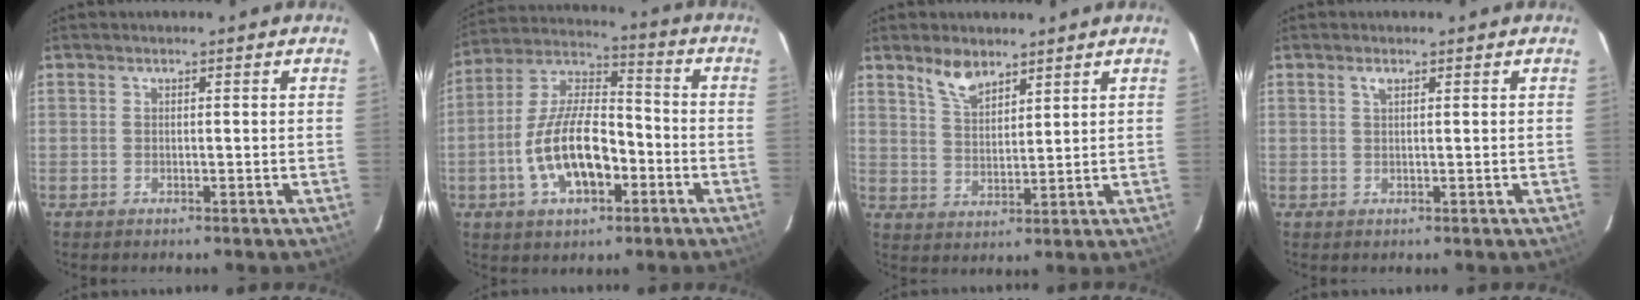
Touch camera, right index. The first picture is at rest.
{"total": 15.0, "force": [-4.9, 7.0, 12.3], "torque": [-0.246, 0.013, -0.082]}
{"total": 5.7, "force": [4.4, 2.2, 3.0], "torque": [-0.052, 0.003, 0.087]}
{"total": 1.1, "force": [0.6, 0.2, 0.9], "torque": [-0.020, 0.004, 0.010]}